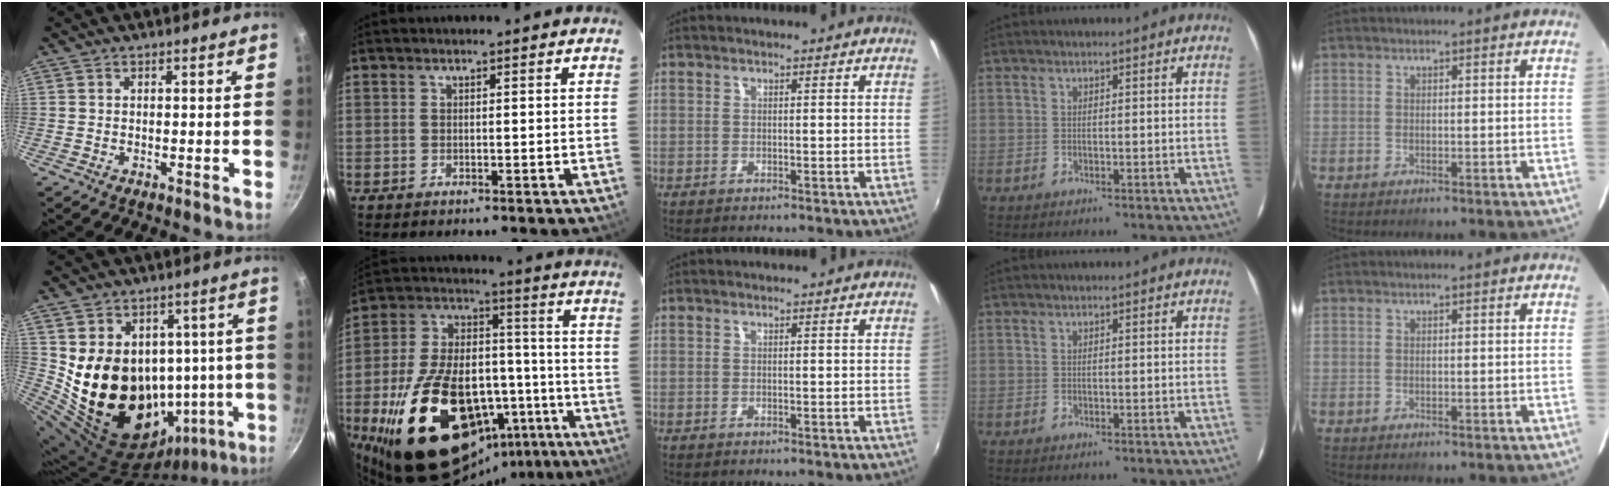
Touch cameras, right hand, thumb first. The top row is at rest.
{"thumb": {"total": 20.9, "force": [0.8, 16.4, 13.0], "torque": [-0.175, -0.014, 0.039]}, "index": {"total": 32.5, "force": [-16.5, 17.2, 22.1], "torque": [-0.381, 0.018, -0.225]}}